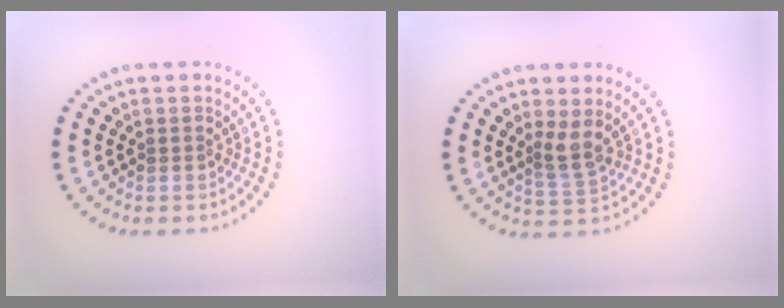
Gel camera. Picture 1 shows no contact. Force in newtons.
{"total": 2.3, "press": 1.8, "slide": 1.5}